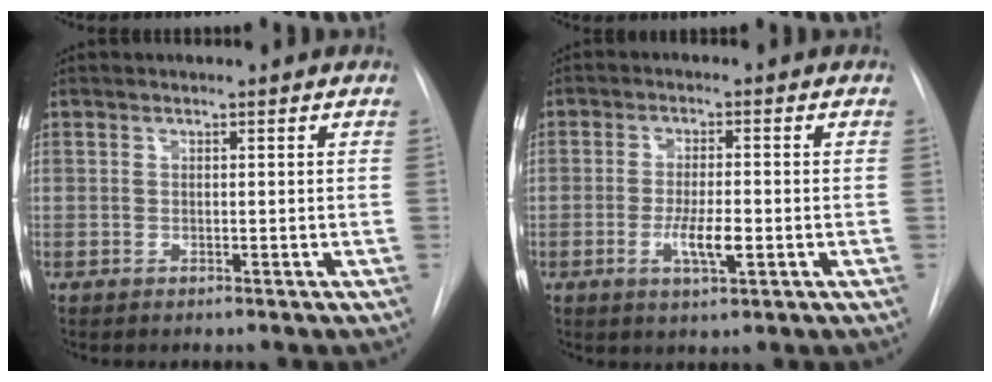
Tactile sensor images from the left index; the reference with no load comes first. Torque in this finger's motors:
{"motor_torque": [0.27, 0.52, 0.15, 0.06]}